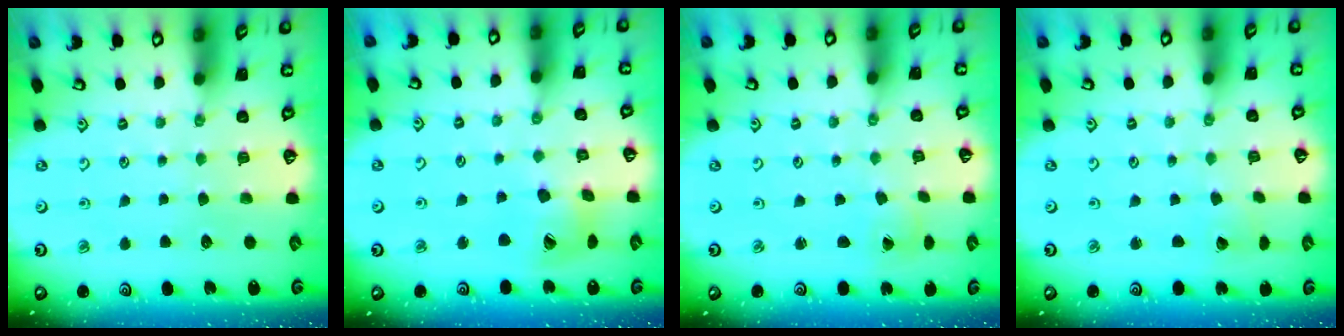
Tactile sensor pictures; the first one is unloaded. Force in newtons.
{"total": 13.4, "press": 13.3, "slide": 1.5}
{"total": 1.8, "press": 1.8, "slide": 0.1}
{"total": 2.3, "press": 2.3, "slide": 0.1}